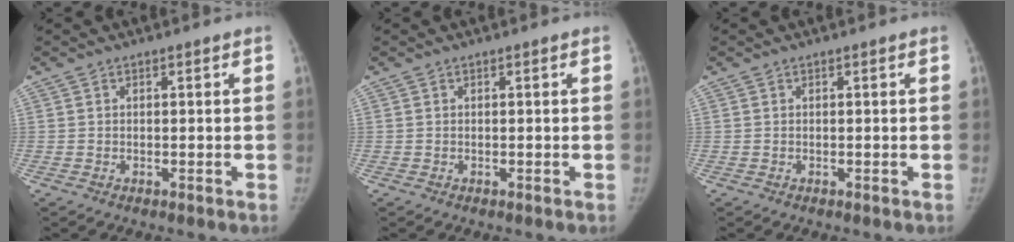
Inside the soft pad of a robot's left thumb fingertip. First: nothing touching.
{"total": 0.0}
{"total": 0.0}